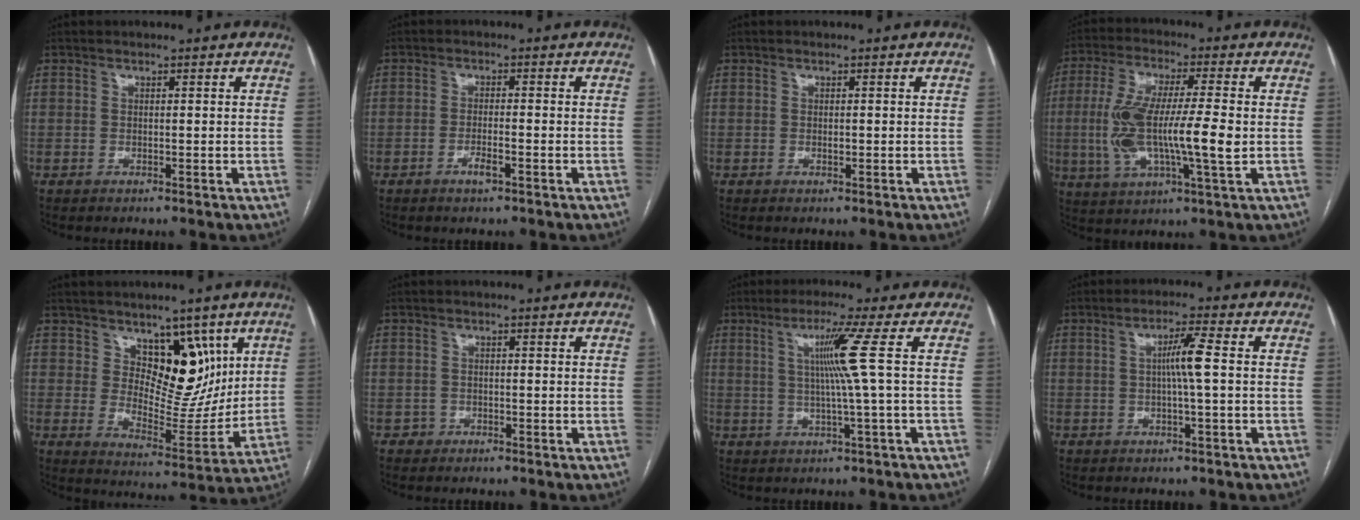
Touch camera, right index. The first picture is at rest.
{"total": 2.5, "force": [-1.4, 0.4, 2.1], "torque": [-0.038, -0.001, -0.023]}
{"total": 0.7, "force": [-0.1, 0.4, 0.6], "torque": [-0.012, 0.000, 0.000]}
{"total": 14.1, "force": [-0.9, 2.2, 13.9], "torque": [-0.281, 0.005, -0.016]}
{"total": 10.4, "force": [5.3, 6.0, 6.7], "torque": [-0.084, -0.004, 0.096]}
{"total": 1.3, "force": [-0.5, 1.2, -0.2], "torque": [0.004, 0.009, -0.010]}
{"total": 6.4, "force": [1.2, -2.4, 5.8], "torque": [-0.112, 0.000, 0.028]}
{"total": 4.5, "force": [0.1, -0.4, 4.5], "torque": [-0.080, 0.006, 0.003]}